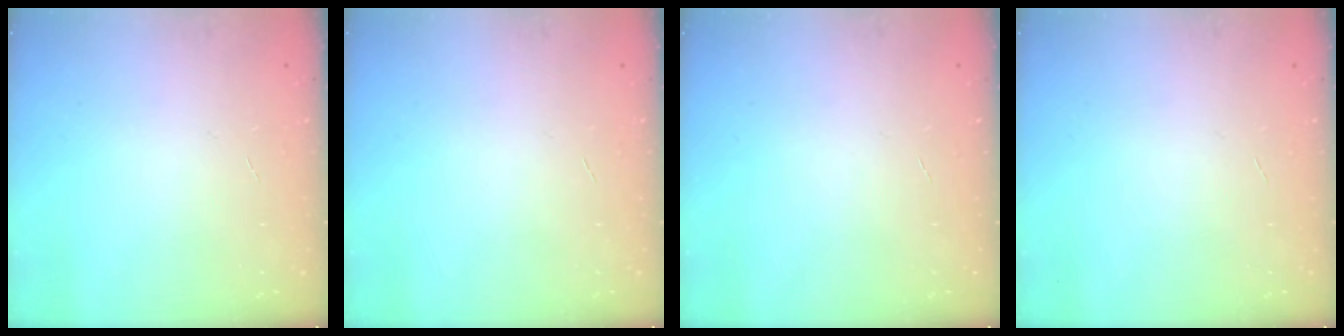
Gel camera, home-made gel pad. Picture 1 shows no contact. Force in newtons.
{"total": 0.0}
{"total": 0.0}
{"total": 0.0}